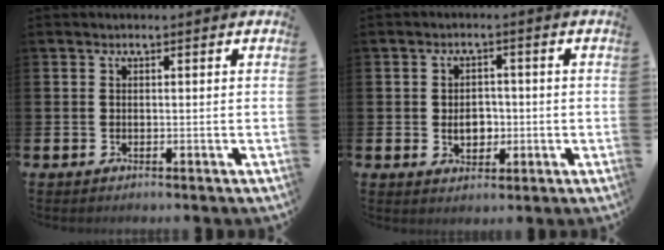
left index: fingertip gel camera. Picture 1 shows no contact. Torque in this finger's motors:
{"motor_torque": [0.70, 0.54, 0.10, 0.10]}